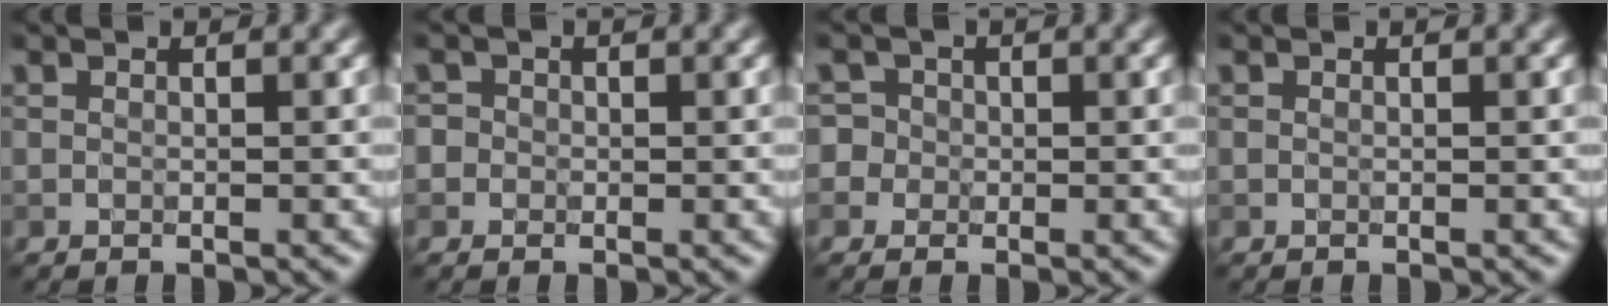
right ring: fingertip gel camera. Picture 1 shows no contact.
{"total": 1.8, "force": [0.3, 1.7, 0.6], "torque": [0.014, 0.008, -0.013]}
{"total": 3.4, "force": [0.1, 3.2, 0.9], "torque": [0.011, 0.024, -0.019]}
{"total": 0.0}